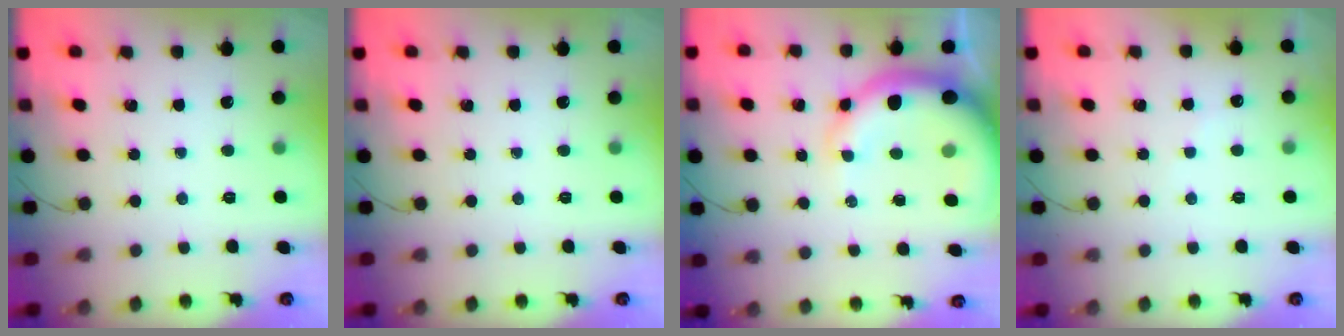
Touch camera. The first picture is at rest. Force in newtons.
{"total": 0.0}
{"total": 12.8, "press": 12.3, "slide": 3.4}
{"total": 5.2, "press": 5.1, "slide": 0.9}